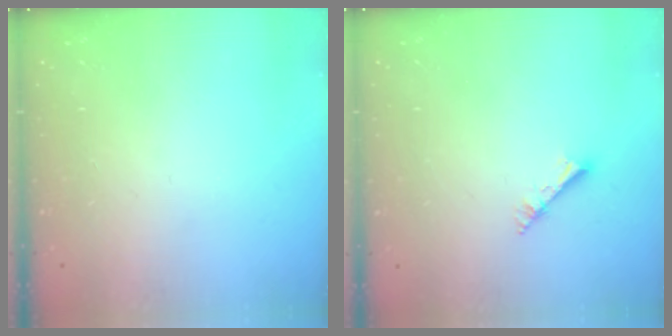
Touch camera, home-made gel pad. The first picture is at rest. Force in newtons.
{"total": 2.7, "press": 2.7, "slide": 0.3}